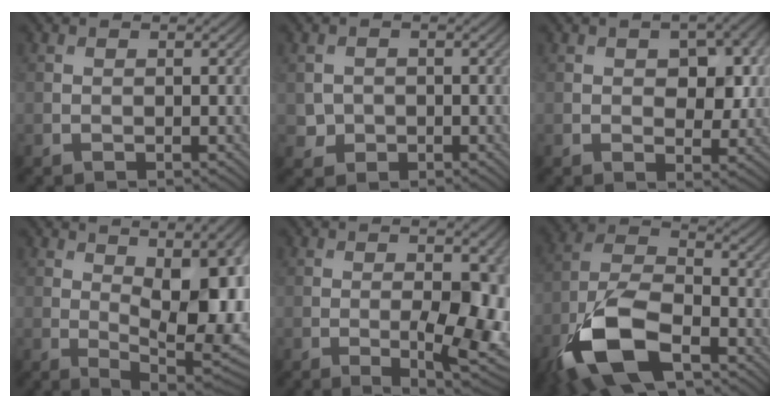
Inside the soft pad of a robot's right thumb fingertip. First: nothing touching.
{"total": 1.9, "force": [-0.2, 1.8, 0.4], "torque": [-0.008, -0.007, -0.006]}
{"total": 5.7, "force": [1.1, 3.4, 4.5], "torque": [-0.063, -0.004, 0.016]}
{"total": 15.1, "force": [2.0, 6.5, 13.4], "torque": [-0.172, 0.001, 0.044]}
{"total": 8.8, "force": [-1.4, 2.5, 8.3], "torque": [-0.119, -0.013, -0.016]}
{"total": 14.1, "force": [-7.6, 6.6, 9.9], "torque": [-0.223, -0.022, -0.163]}